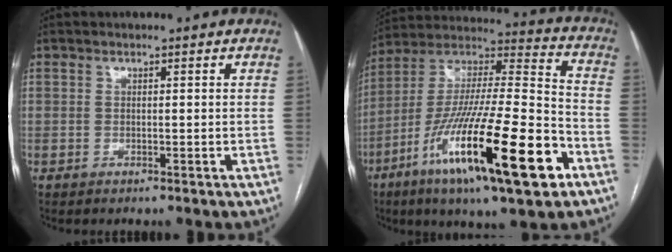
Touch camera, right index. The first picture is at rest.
{"total": 27.3, "force": [-12.4, 3.4, 24.1], "torque": [-0.414, -0.042, -0.210]}